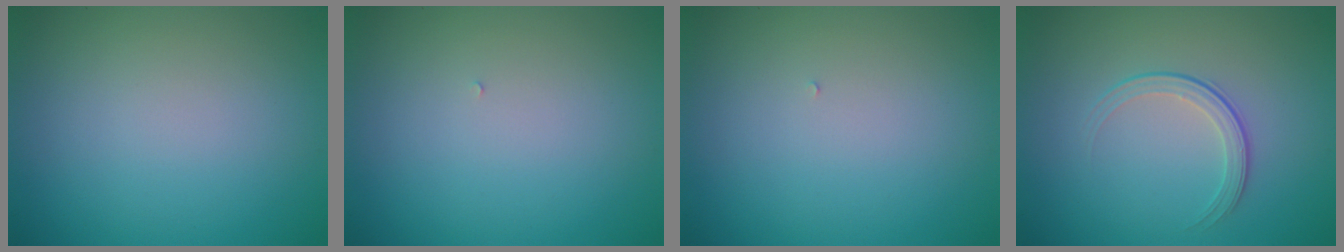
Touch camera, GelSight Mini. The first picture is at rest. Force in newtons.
{"total": 0.0}
{"total": 0.0}
{"total": 1.9, "press": 1.3, "slide": 1.5}